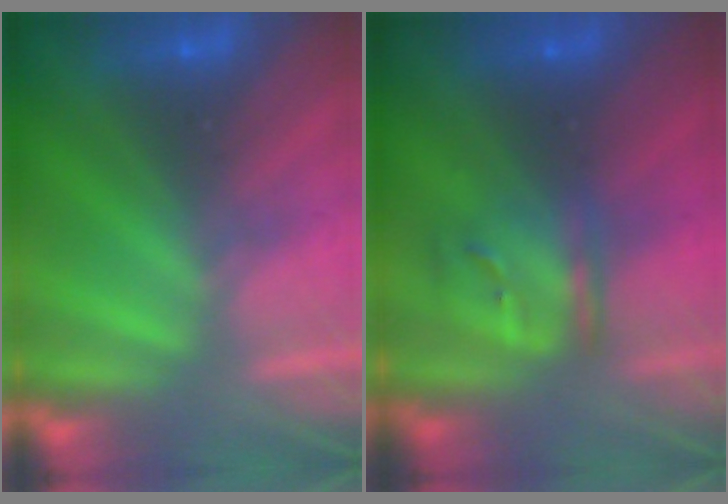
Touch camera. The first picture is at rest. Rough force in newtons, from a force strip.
{"total": 3.6}